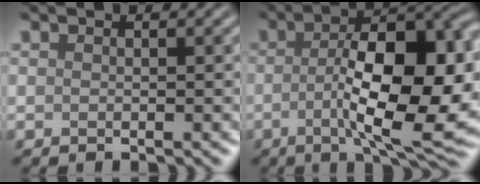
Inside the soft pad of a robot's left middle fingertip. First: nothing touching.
{"total": 13.2, "force": [-1.6, 4.4, 12.3], "torque": [-0.182, -0.003, -0.029]}